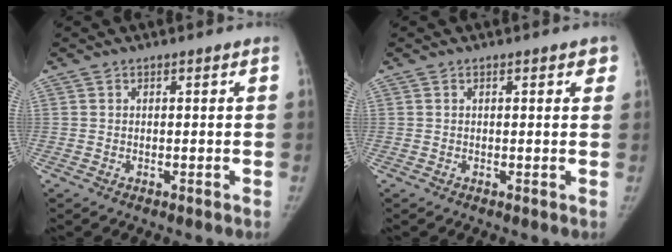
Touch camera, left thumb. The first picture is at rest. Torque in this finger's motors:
{"motor_torque": [0.37, 0.22, -0.21, 0.10, 0.04]}